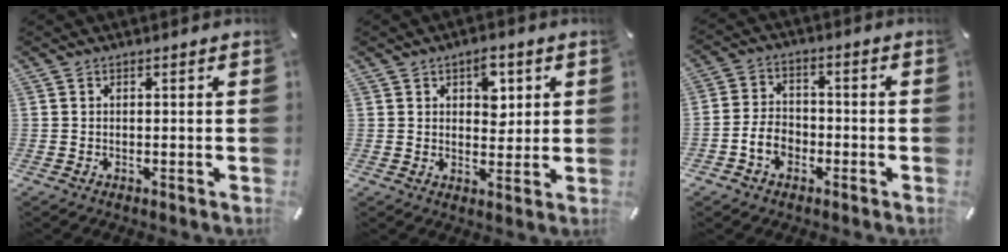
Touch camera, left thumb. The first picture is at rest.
{"total": 5.8, "force": [2.3, 3.8, 3.7], "torque": [-0.031, -0.009, 0.031]}
{"total": 6.5, "force": [-2.8, 5.1, 3.0], "torque": [-0.061, 0.019, -0.050]}